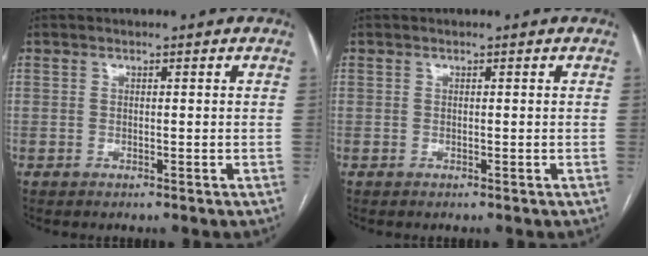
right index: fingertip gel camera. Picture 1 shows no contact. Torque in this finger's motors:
{"motor_torque": [0.00, 0.00, 0.00, 0.00]}